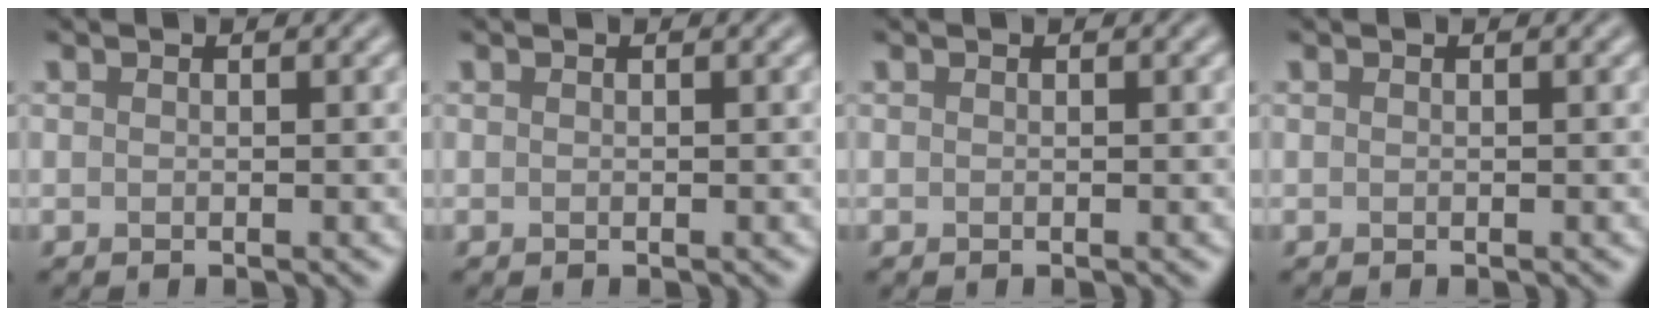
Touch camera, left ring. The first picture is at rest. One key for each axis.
{"total": 0.0}
{"total": 0.0}
{"total": 0.0}